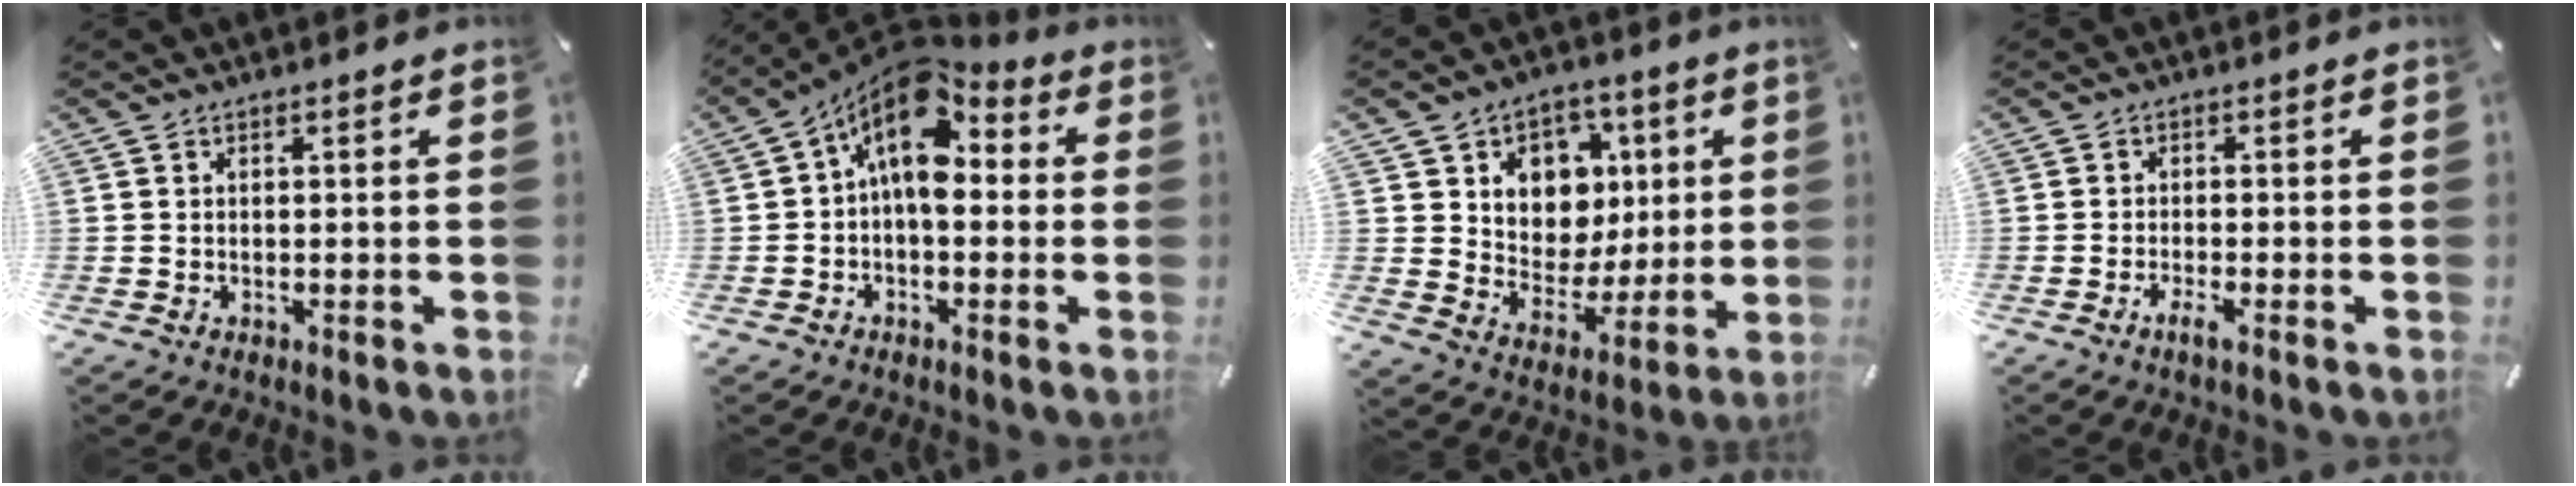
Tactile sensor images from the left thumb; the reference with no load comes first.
{"total": 12.6, "force": [3.9, 7.1, 9.6], "torque": [-0.173, -0.037, 0.066]}
{"total": 11.1, "force": [2.8, 10.4, 2.9], "torque": [-0.047, -0.024, 0.061]}
{"total": 2.6, "force": [-1.5, 0.5, 2.0], "torque": [-0.033, 0.004, -0.027]}